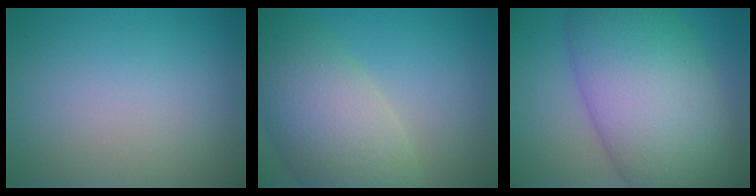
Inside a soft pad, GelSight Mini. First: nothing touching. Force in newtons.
{"total": 8.2, "press": 8.2, "slide": 0.5}
{"total": 12.8, "press": 12.7, "slide": 0.4}